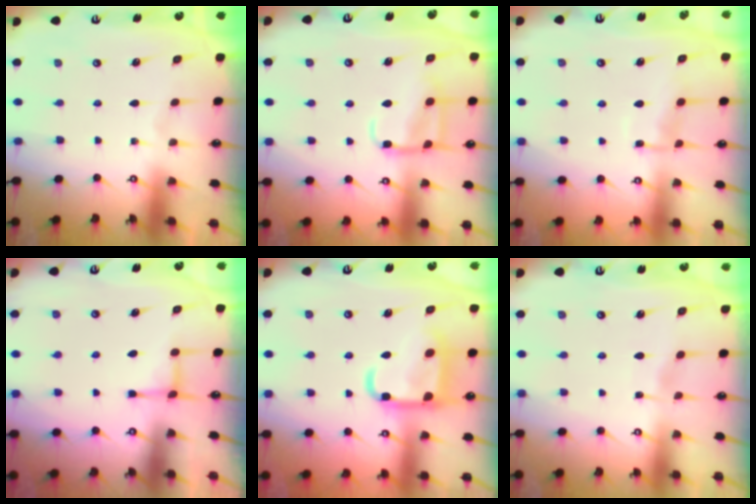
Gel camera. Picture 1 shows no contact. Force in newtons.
{"total": 10.9, "press": 10.9, "slide": 1.0}
{"total": 7.7, "press": 7.7, "slide": 0.8}
{"total": 1.8, "press": 1.8, "slide": 0.4}
{"total": 14.8, "press": 14.7, "slide": 1.4}
{"total": 2.8, "press": 2.8, "slide": 0.4}